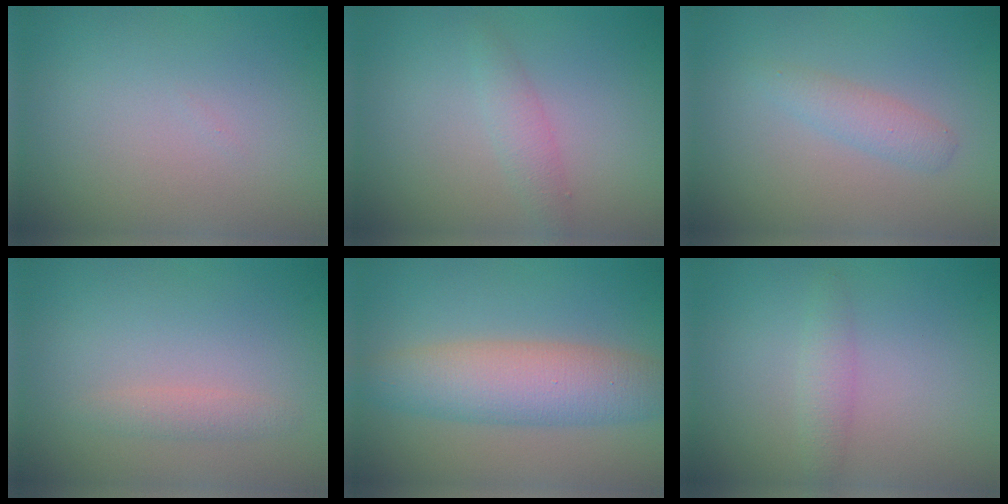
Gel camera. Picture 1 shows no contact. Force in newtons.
{"total": 1.6, "press": 1.6, "slide": 0.0}
{"total": 1.7, "press": 1.7, "slide": 0.0}
{"total": 1.3, "press": 1.3, "slide": 0.0}
{"total": 6.0, "press": 6.0, "slide": 0.4}
{"total": 1.5, "press": 1.5, "slide": 0.0}